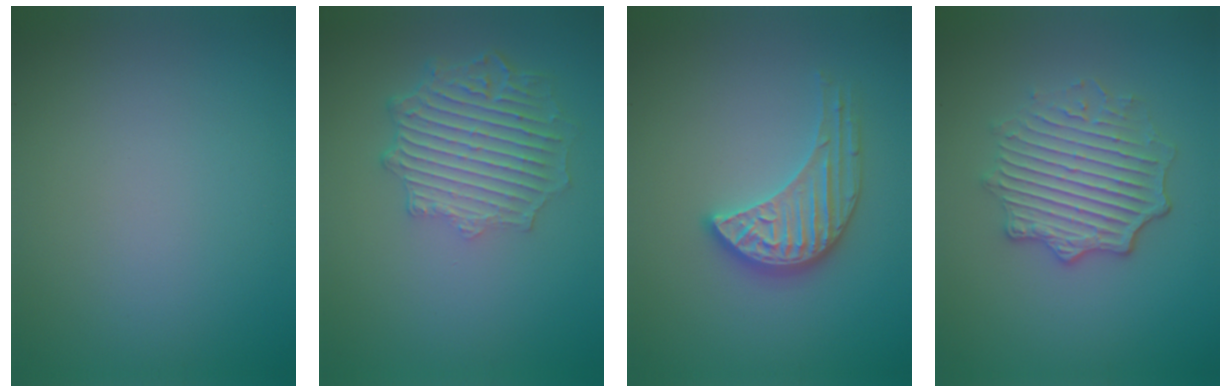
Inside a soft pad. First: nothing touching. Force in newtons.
{"total": 6.2, "press": 4.8, "slide": 4.0}
{"total": 3.7, "press": 3.4, "slide": 1.5}
{"total": 5.0, "press": 4.1, "slide": 2.9}